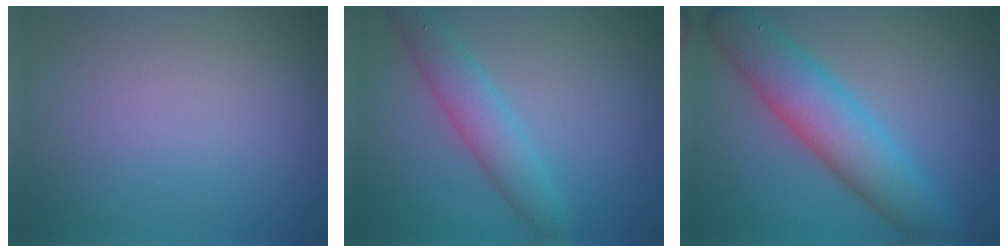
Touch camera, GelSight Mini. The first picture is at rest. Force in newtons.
{"total": 3.8, "press": 3.8, "slide": 0.2}
{"total": 6.9, "press": 6.9, "slide": 0.0}